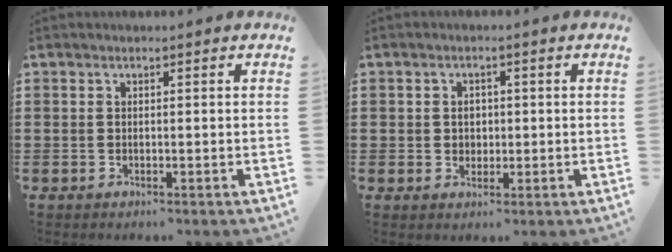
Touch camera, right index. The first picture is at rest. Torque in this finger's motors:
{"motor_torque": [1.05, 1.09, 0.01, 0.03]}